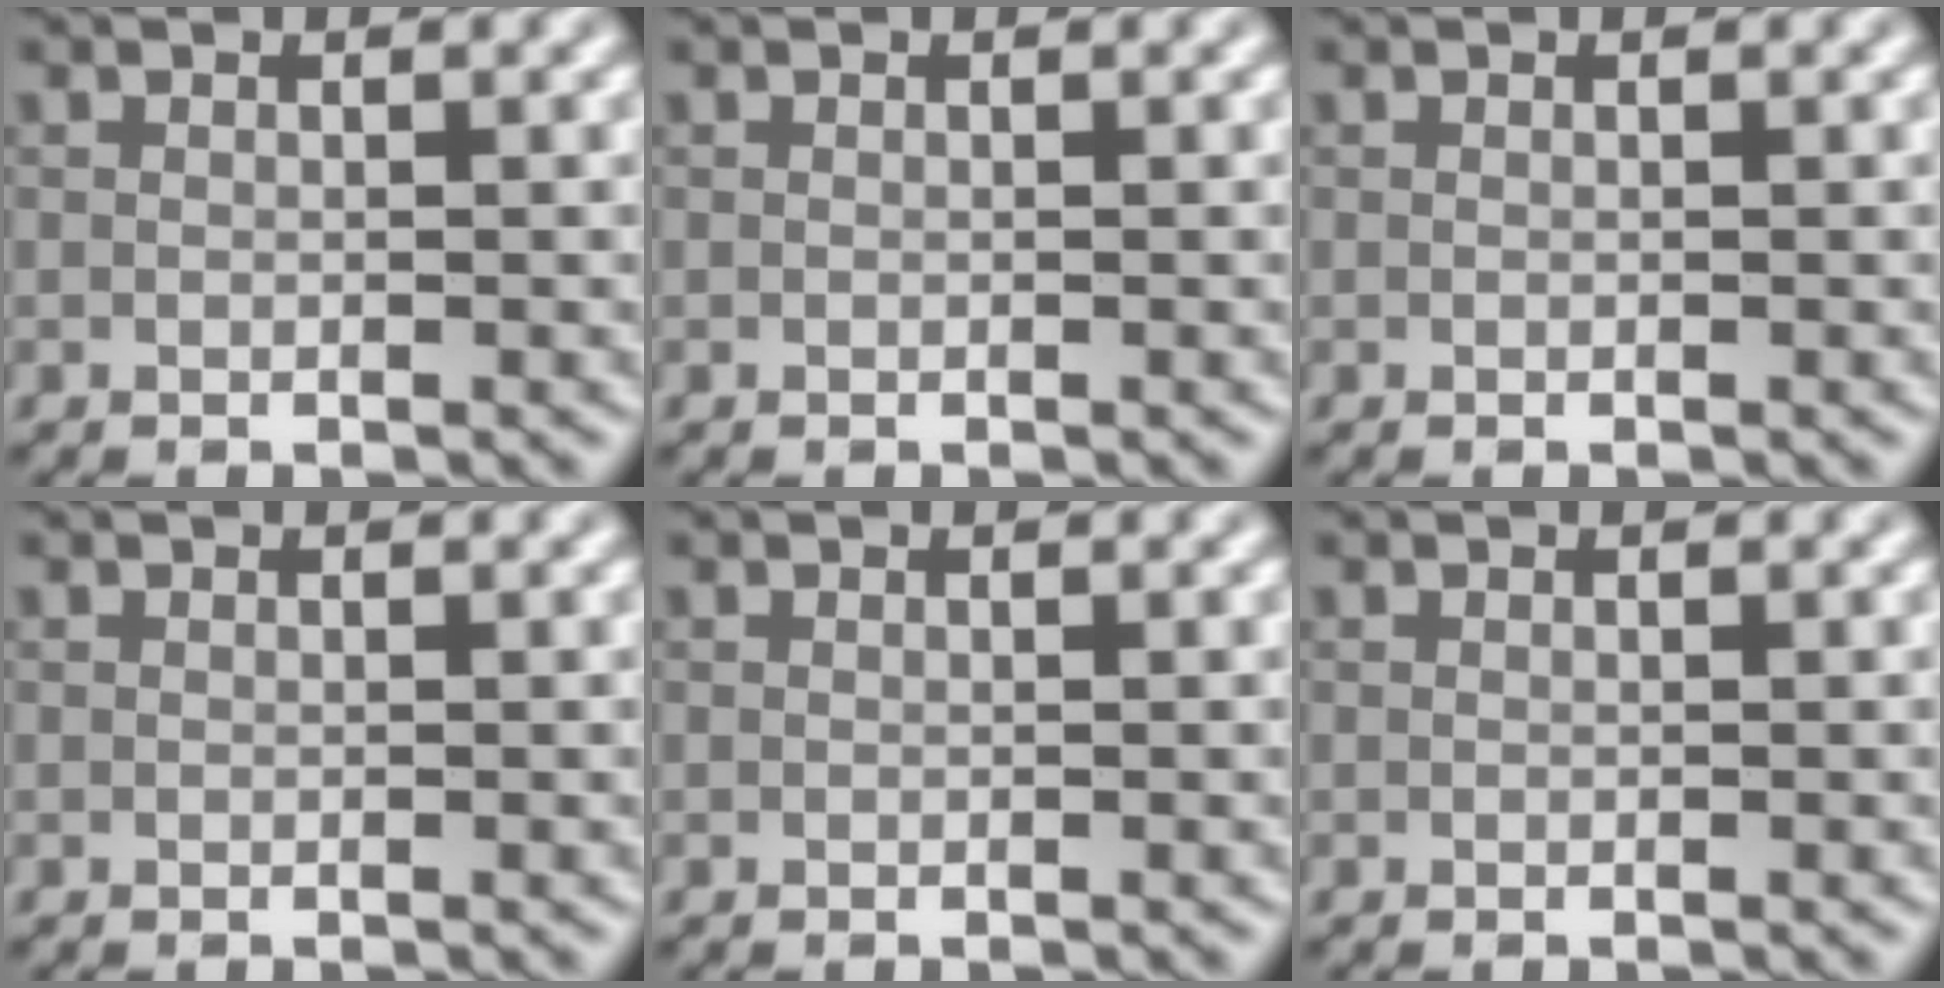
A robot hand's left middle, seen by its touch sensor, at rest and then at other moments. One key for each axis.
{"total": 0.0}
{"total": 0.0}
{"total": 0.0}
{"total": 0.0}
{"total": 0.0}